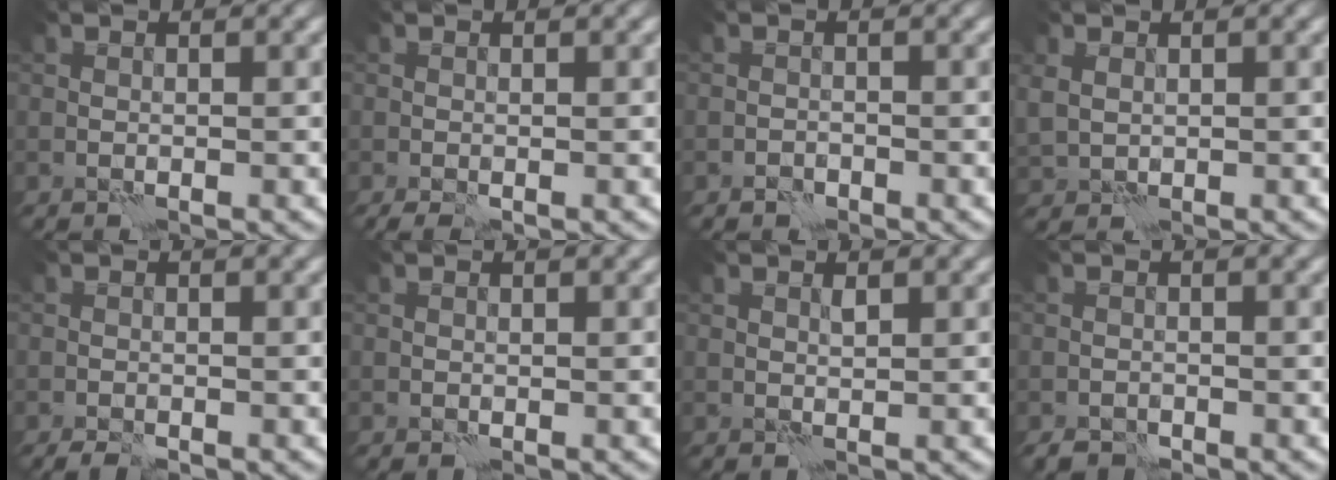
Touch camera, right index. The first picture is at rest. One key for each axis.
{"total": 1.2, "fx": -0.7, "fy": 0.2, "fz": 0.9, "tx": -0.023, "ty": -0.002, "tz": -0.013}
{"total": 0.6, "fx": -0.5, "fy": 0.2, "fz": -0.1, "tx": 0.005, "ty": 0.003, "tz": -0.010}
{"total": 1.4, "fx": 0.6, "fy": 1.1, "fz": 0.5, "tx": -0.014, "ty": -0.003, "tz": 0.016}
{"total": 1.3, "fx": -1.1, "fy": 0.1, "fz": 0.7, "tx": -0.023, "ty": 0.000, "tz": -0.021}
{"total": 0.0}
{"total": 0.6, "fx": 0.6, "fy": 0.0, "fz": 0.1, "tx": -0.001, "ty": -0.002, "tz": 0.010}
{"total": 1.4, "fx": -1.3, "fy": 0.4, "fz": 0.1, "tx": -0.005, "ty": -0.001, "tz": -0.026}